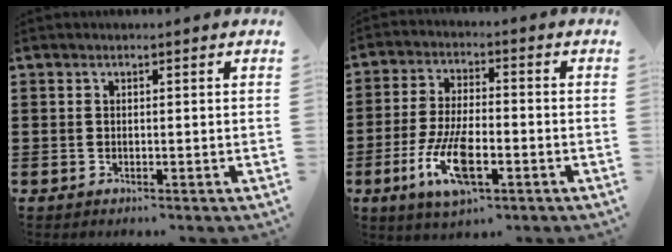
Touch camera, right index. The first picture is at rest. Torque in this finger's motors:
{"motor_torque": [2.14, 0.00, 0.96, 0.21]}